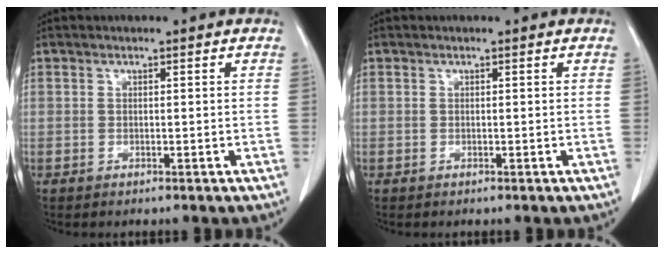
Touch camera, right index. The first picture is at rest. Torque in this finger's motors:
{"motor_torque": [0.00, 0.00, 0.00, 0.00]}